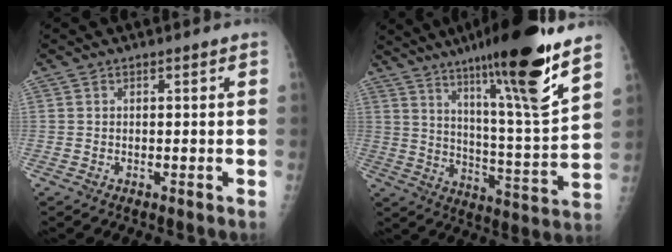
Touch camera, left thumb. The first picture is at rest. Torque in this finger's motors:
{"motor_torque": [1.19, -0.12, 1.57, -1.21, 0.38]}